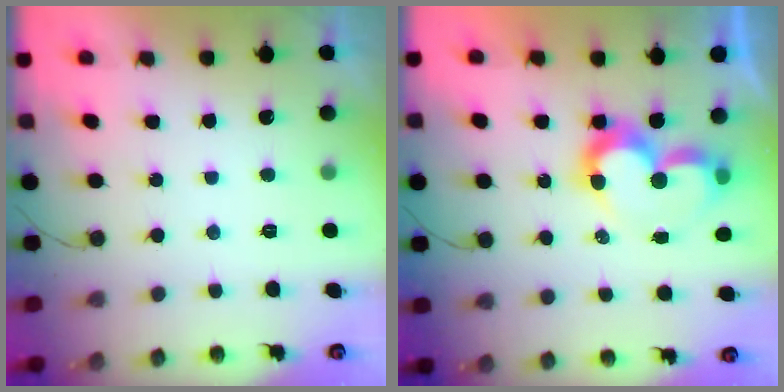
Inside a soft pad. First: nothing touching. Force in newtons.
{"total": 9.2, "press": 9.2, "slide": 0.6}